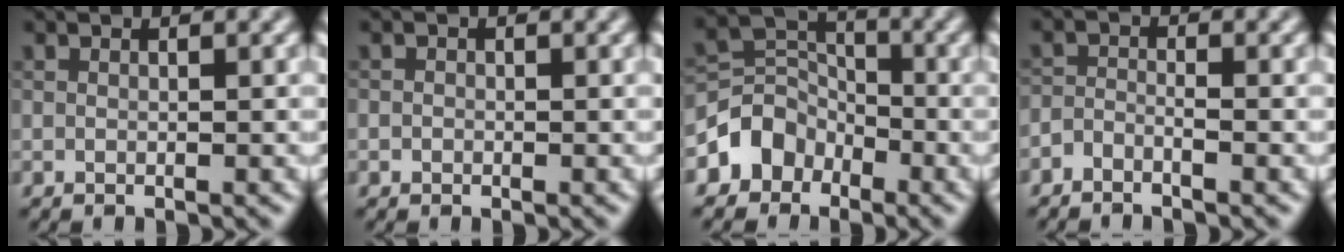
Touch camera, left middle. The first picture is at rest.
{"total": 0.6, "force": [-0.2, 0.5, 0.1], "torque": [0.002, -0.004, -0.004]}
{"total": 3.9, "force": [-2.2, 3.2, 0.8], "torque": [-0.002, 0.008, -0.050]}
{"total": 1.3, "force": [-1.1, 0.5, 0.6], "torque": [-0.012, 0.003, -0.025]}